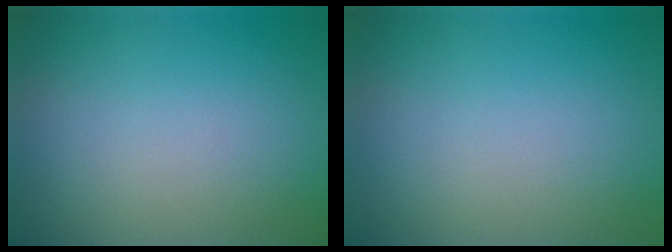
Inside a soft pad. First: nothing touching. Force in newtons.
{"total": 0.0}